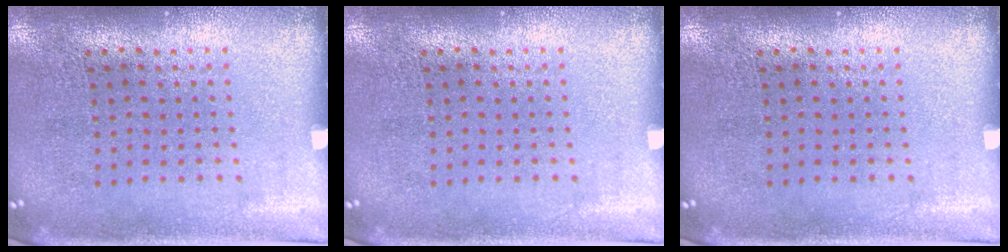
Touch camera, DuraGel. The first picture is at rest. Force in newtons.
{"total": 0.0}
{"total": 0.0}